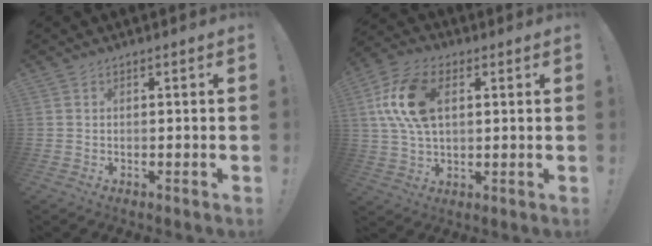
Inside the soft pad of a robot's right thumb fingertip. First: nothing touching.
{"total": 15.8, "force": [4.0, 9.6, 11.9], "torque": [-0.219, 0.005, 0.074]}